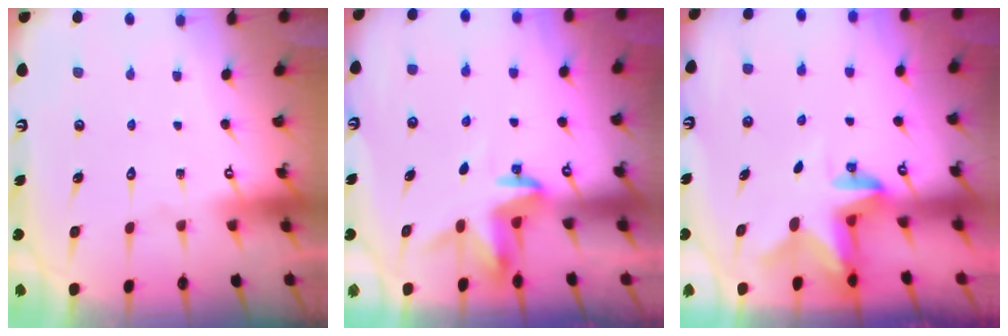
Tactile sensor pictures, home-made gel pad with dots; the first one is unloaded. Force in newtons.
{"total": 3.8, "press": 3.8, "slide": 0.3}
{"total": 2.5, "press": 2.4, "slide": 0.4}